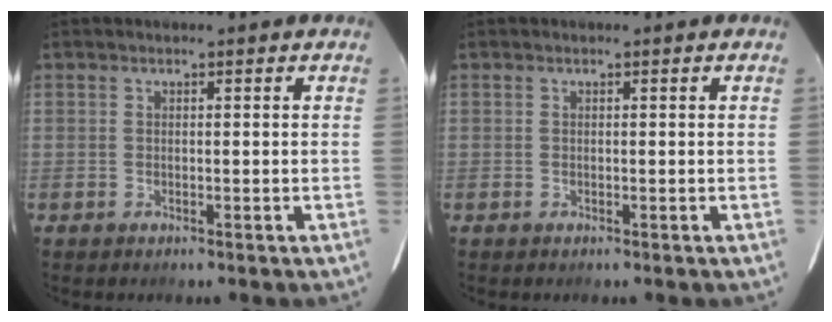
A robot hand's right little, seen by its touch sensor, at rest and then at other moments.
{"total": 0.0}